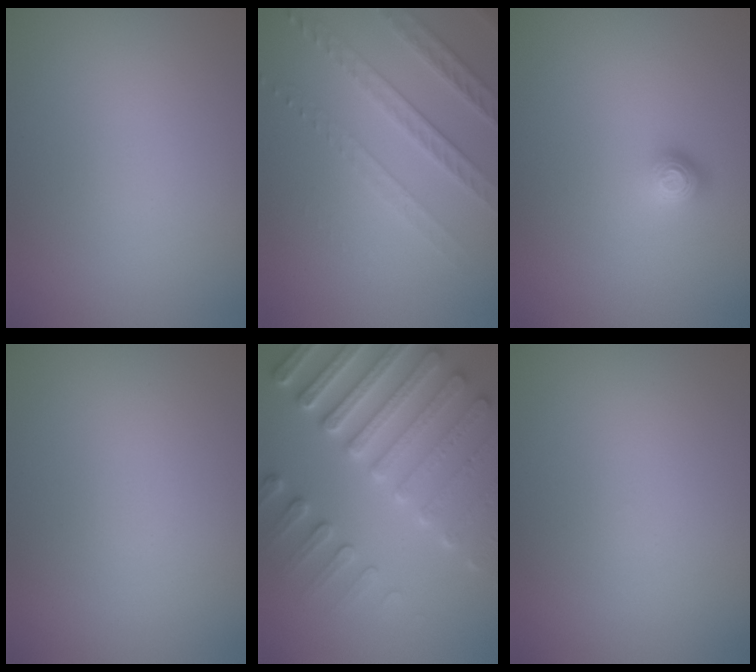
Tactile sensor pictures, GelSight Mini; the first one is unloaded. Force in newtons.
{"total": 3.4, "press": 3.2, "slide": 1.3}
{"total": 1.2, "press": 1.0, "slide": 0.7}
{"total": 0.0}
{"total": 7.6, "press": 7.4, "slide": 2.0}
{"total": 0.0}